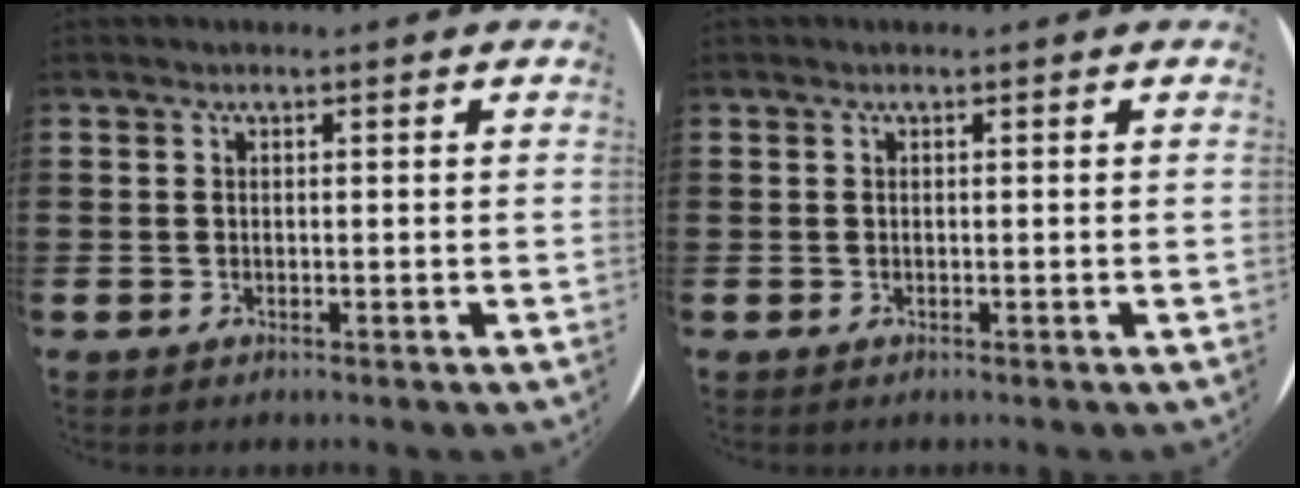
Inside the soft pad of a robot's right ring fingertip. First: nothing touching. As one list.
[{"total": 0.0}]